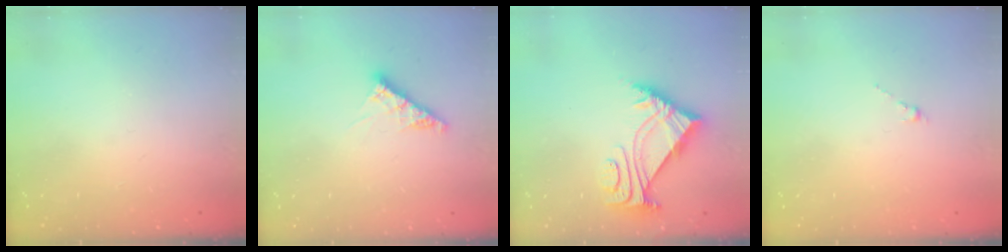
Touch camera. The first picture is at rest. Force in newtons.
{"total": 7.9, "press": 7.8, "slide": 0.6}
{"total": 5.7, "press": 5.6, "slide": 1.0}
{"total": 0.0}